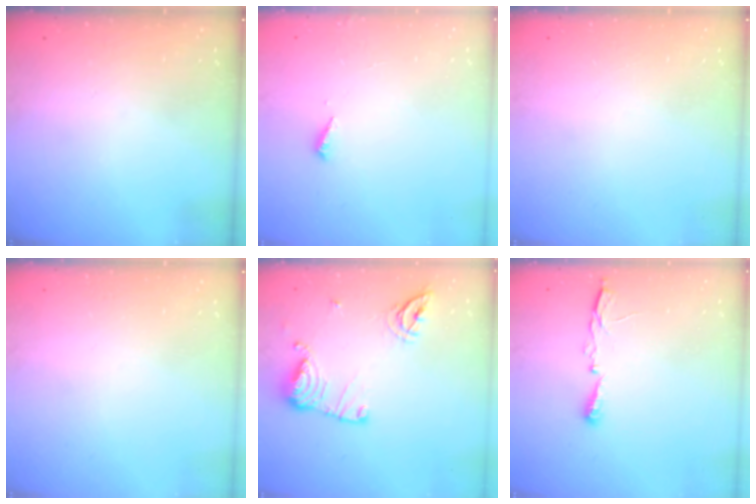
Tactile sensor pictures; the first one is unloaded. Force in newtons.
{"total": 2.0, "press": 2.0, "slide": 0.2}
{"total": 0.0}
{"total": 0.0}
{"total": 12.8, "press": 12.8, "slide": 0.5}
{"total": 5.2, "press": 5.1, "slide": 0.8}